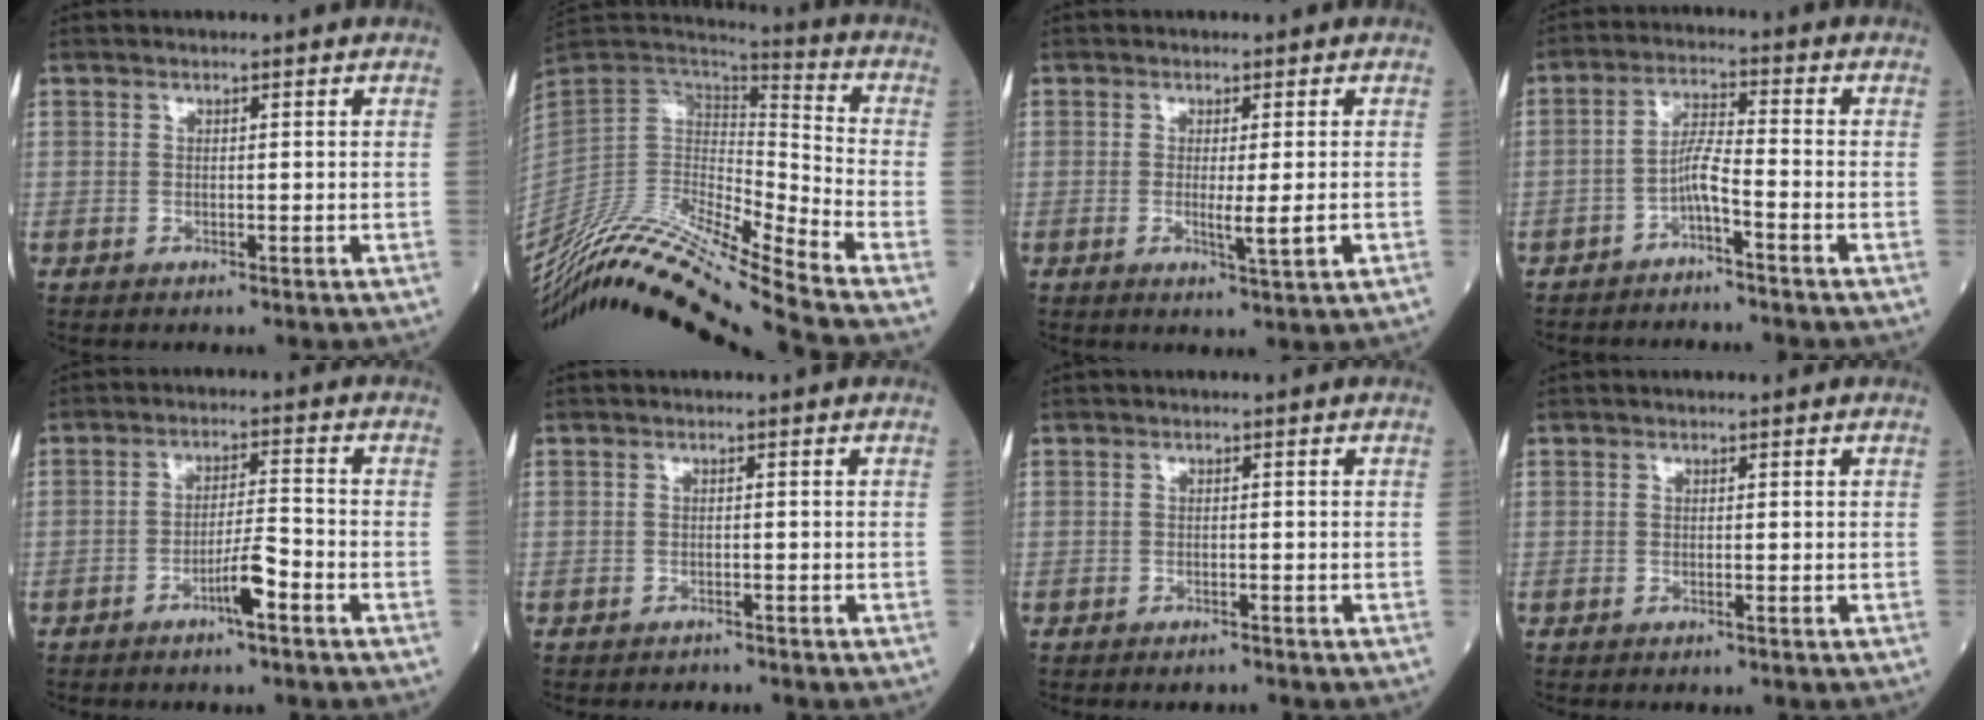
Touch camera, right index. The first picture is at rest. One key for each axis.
{"total": 25.1, "fx": -22.4, "fy": -1.4, "fz": 11.2, "tx": -0.233, "ty": -0.018, "tz": -0.397}
{"total": 3.6, "fx": -0.7, "fy": -0.2, "fz": 3.6, "tx": -0.058, "ty": -0.010, "tz": -0.011}
{"total": 4.5, "fx": -2.8, "fy": -0.1, "fz": 3.6, "tx": -0.068, "ty": 0.008, "tz": -0.056}
{"total": 4.8, "fx": -2.7, "fy": 0.1, "fz": 3.9, "tx": -0.068, "ty": 0.001, "tz": -0.050}
{"total": 1.1, "fx": -1.0, "fy": 0.2, "fz": -0.3, "tx": 0.003, "ty": -0.004, "tz": -0.018}
{"total": 1.1, "fx": -1.0, "fy": 0.1, "fz": 0.2, "tx": -0.005, "ty": -0.002, "tz": -0.014}
{"total": 0.0}